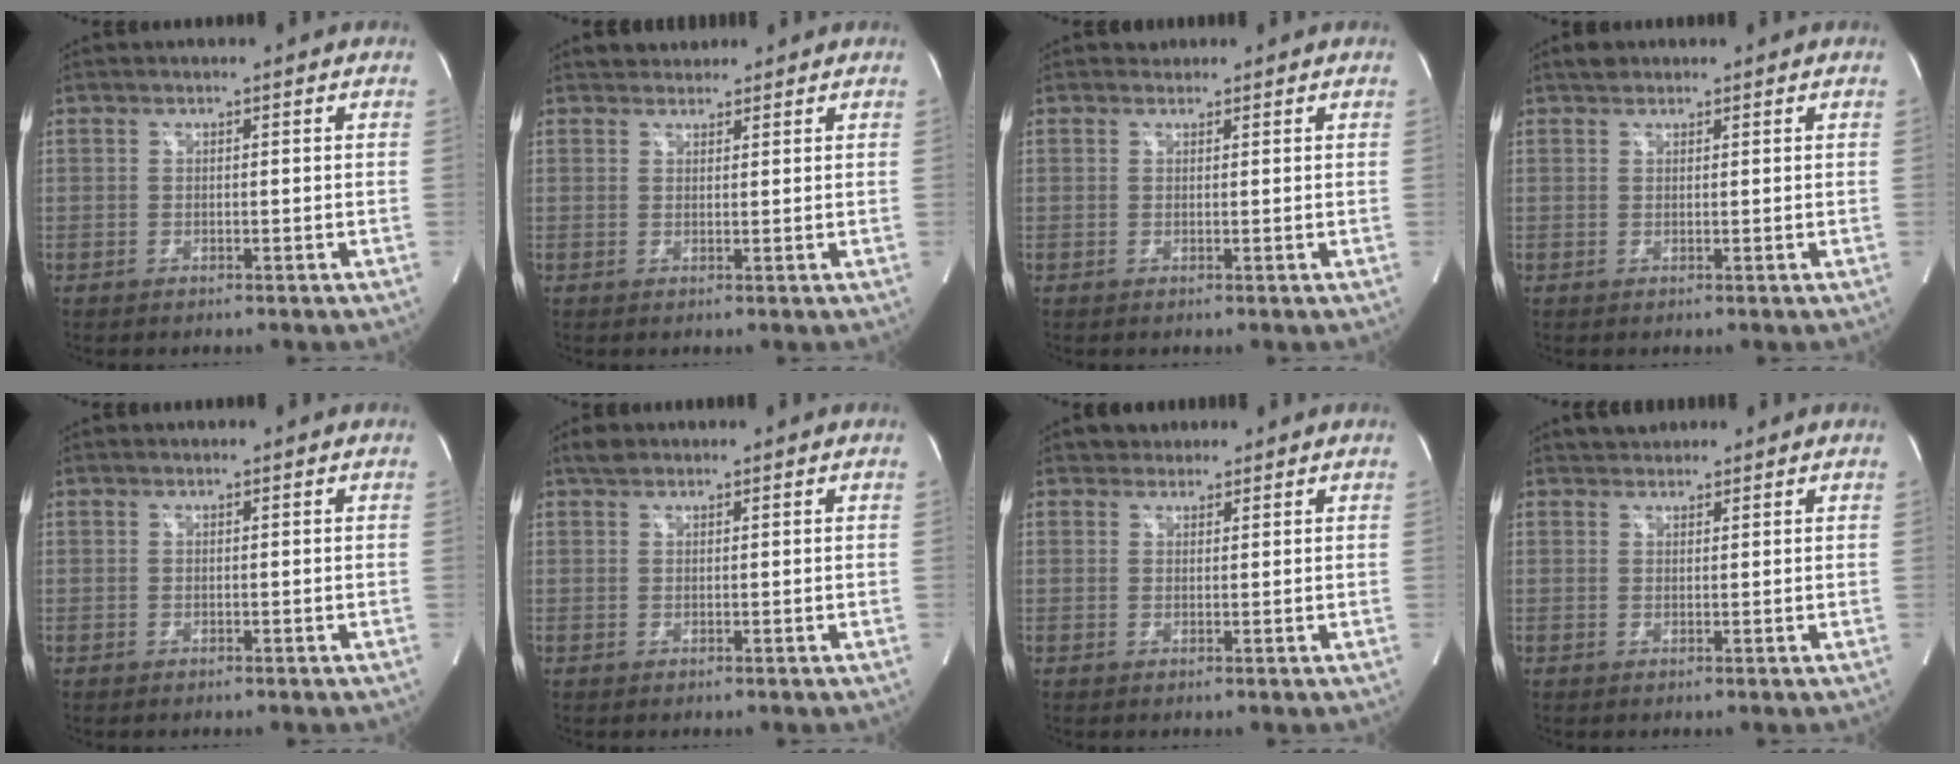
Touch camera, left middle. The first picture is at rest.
{"total": 2.7, "force": [2.5, 1.2, 0.2], "torque": [0.000, 0.018, 0.038]}
{"total": 0.9, "force": [0.7, 0.5, -0.2], "torque": [-0.001, 0.008, 0.009]}
{"total": 1.6, "force": [1.3, 0.9, 0.3], "torque": [-0.009, 0.013, 0.019]}
{"total": 0.0}
{"total": 1.7, "force": [1.3, 0.9, 0.5], "torque": [-0.013, 0.013, 0.022]}
{"total": 2.2, "force": [1.7, 1.3, -0.2], "torque": [0.007, 0.011, 0.022]}
{"total": 2.2, "force": [2.0, 0.9, 0.1], "torque": [-0.004, 0.018, 0.033]}